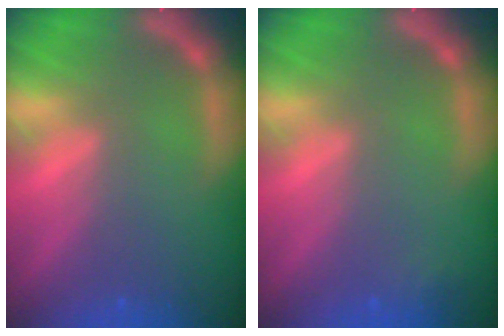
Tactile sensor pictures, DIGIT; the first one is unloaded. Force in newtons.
{"total": 0.9}